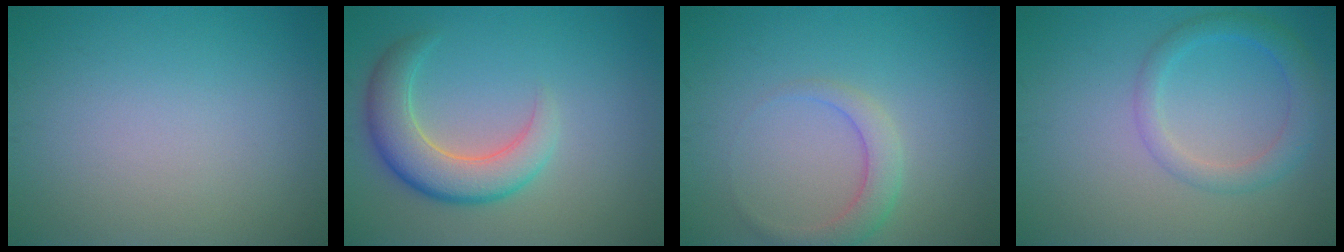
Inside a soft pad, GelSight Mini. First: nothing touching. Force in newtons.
{"total": 5.5, "press": 5.5, "slide": 0.5}
{"total": 2.5, "press": 2.5, "slide": 0.1}
{"total": 3.0, "press": 3.0, "slide": 0.2}